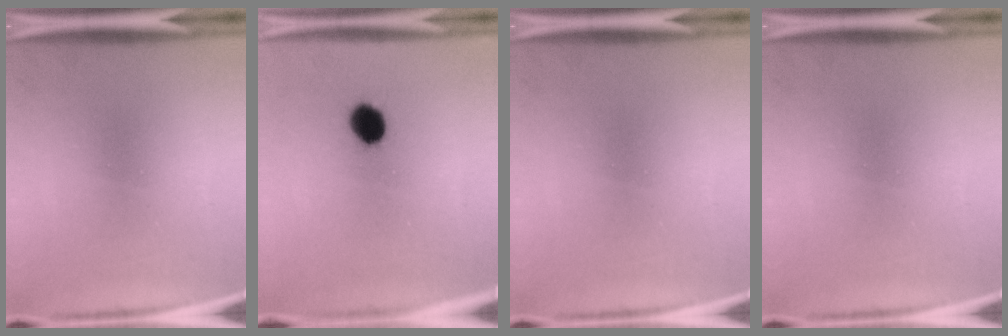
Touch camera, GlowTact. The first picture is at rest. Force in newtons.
{"total": 6.1}
{"total": 0.0}
{"total": 0.0}